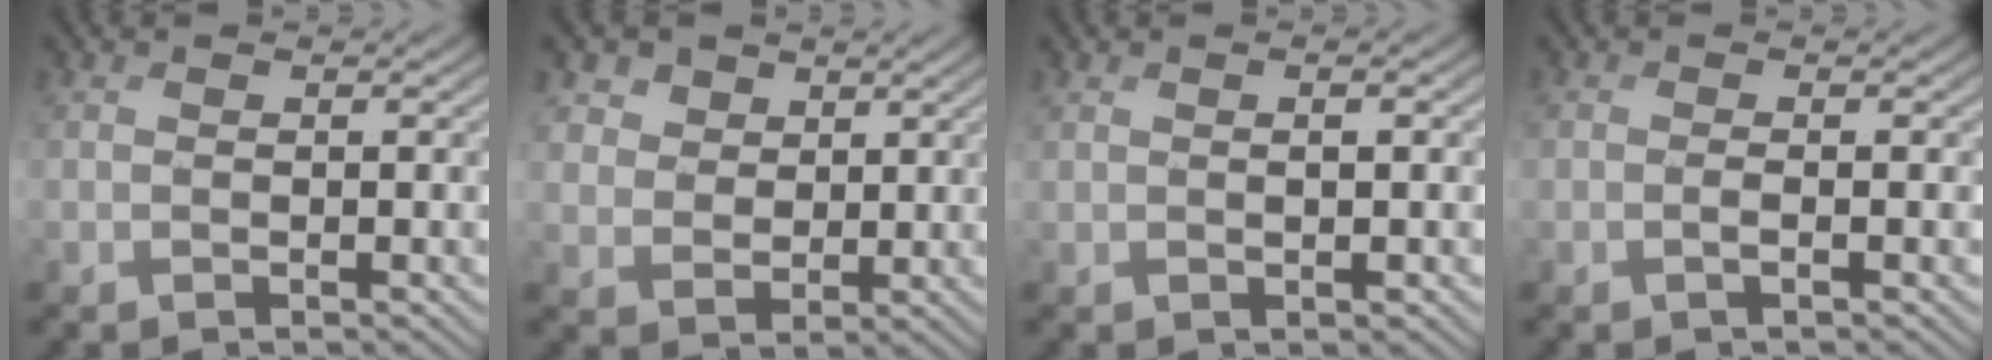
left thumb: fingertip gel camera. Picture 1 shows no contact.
{"total": 7.5, "force": [4.6, 5.2, 2.7], "torque": [-0.122, 0.003, 0.093]}
{"total": 1.3, "force": [0.4, 0.1, 1.3], "torque": [-0.020, 0.001, 0.010]}
{"total": 0.8, "force": [0.1, -0.3, 0.7], "torque": [-0.014, 0.004, 0.001]}